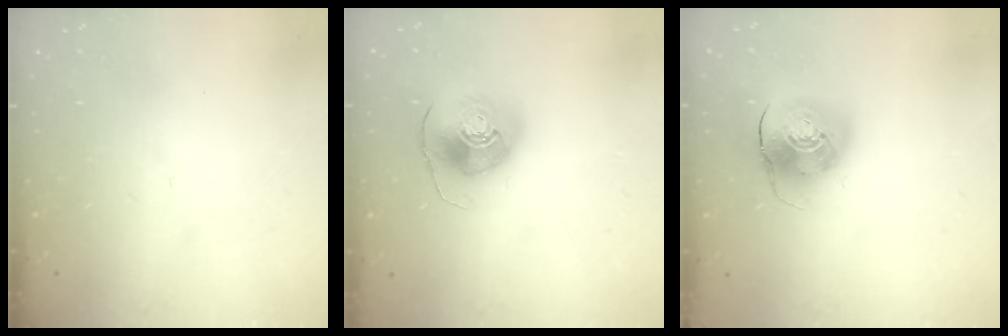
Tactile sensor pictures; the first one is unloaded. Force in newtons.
{"total": 10.3, "press": 10.2, "slide": 1.5}
{"total": 10.1, "press": 10.0, "slide": 1.6}